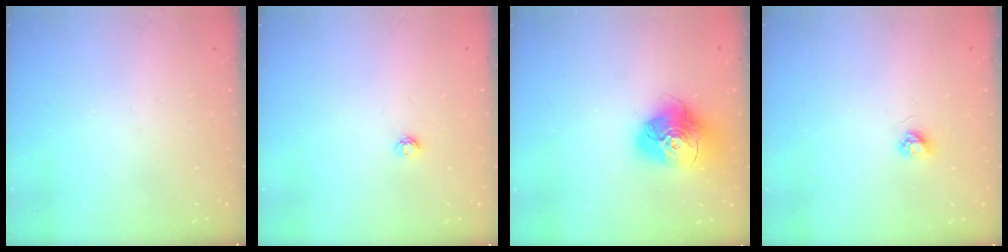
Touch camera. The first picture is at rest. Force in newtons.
{"total": 3.9, "press": 3.8, "slide": 0.5}
{"total": 16.5, "press": 16.5, "slide": 1.7}
{"total": 3.2, "press": 3.2, "slide": 0.3}